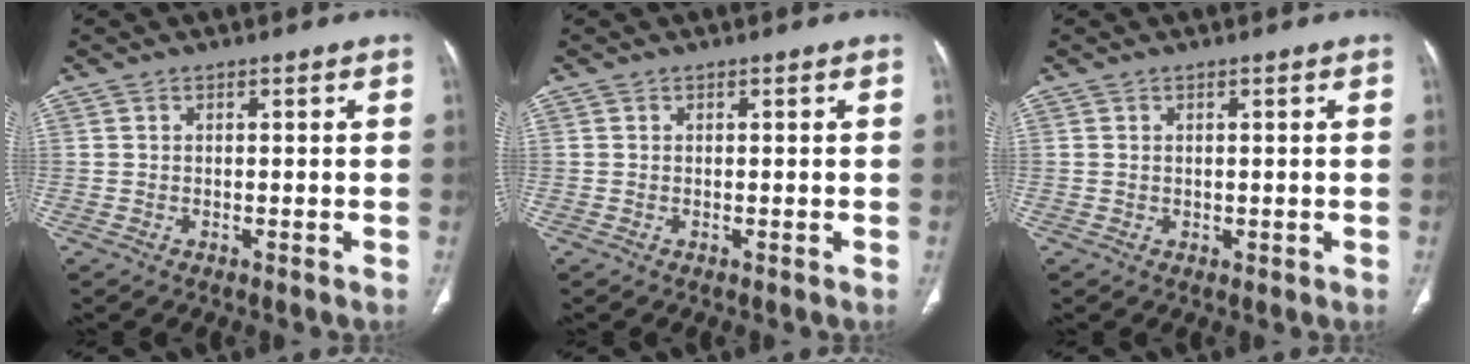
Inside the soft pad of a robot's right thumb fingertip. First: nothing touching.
{"total": 0.0}
{"total": 0.6, "force": [0.3, 0.5, 0.1], "torque": [0.006, -0.001, 0.005]}